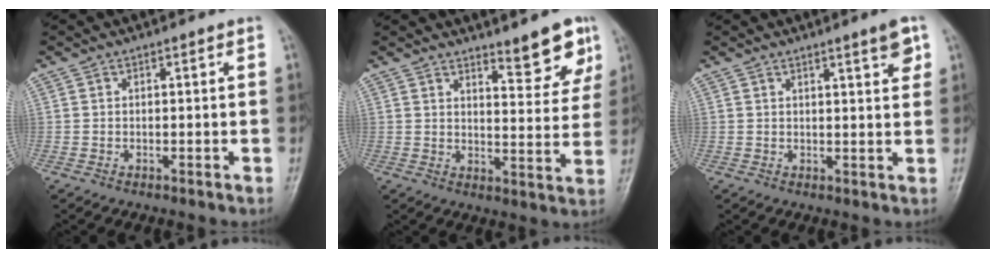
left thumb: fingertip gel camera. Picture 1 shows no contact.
{"total": 8.0, "force": [6.1, 2.2, 4.7], "torque": [-0.034, -0.047, 0.086]}
{"total": 3.9, "force": [2.3, 0.6, 3.1], "torque": [-0.038, -0.014, 0.032]}